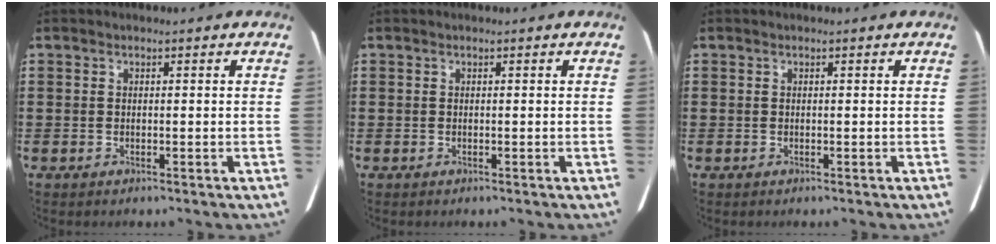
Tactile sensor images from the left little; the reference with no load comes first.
{"total": 0.0}
{"total": 0.0}